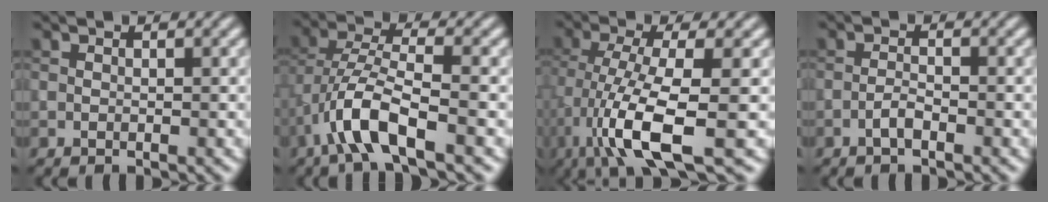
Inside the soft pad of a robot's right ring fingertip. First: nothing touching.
{"total": 5.7, "force": [-2.8, 1.6, 4.7], "torque": [-0.098, 0.005, -0.061]}
{"total": 8.7, "force": [-3.1, 2.1, 7.8], "torque": [-0.150, -0.006, -0.060]}
{"total": 1.3, "force": [-0.8, 0.3, 1.0], "torque": [-0.021, 0.003, -0.019]}